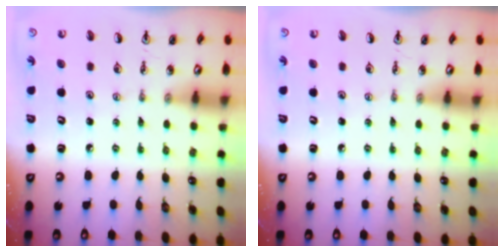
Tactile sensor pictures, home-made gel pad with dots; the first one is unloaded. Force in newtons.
{"total": 0.0}